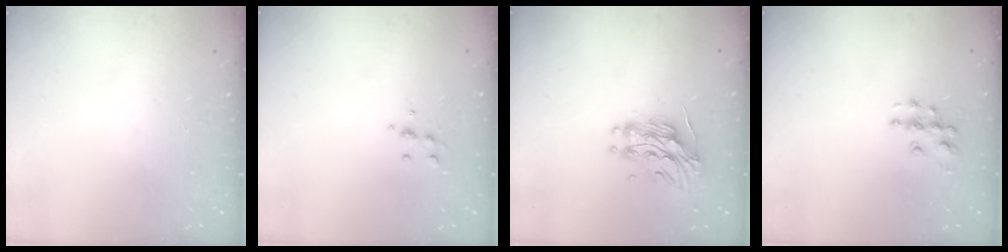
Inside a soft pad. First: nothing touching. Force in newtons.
{"total": 5.8, "press": 5.7, "slide": 0.8}
{"total": 14.0, "press": 13.9, "slide": 0.8}
{"total": 6.6, "press": 6.6, "slide": 0.3}